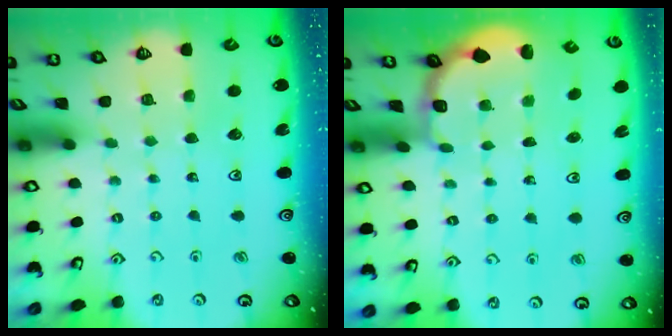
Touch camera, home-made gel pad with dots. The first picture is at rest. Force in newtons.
{"total": 1.8, "press": 1.6, "slide": 0.7}